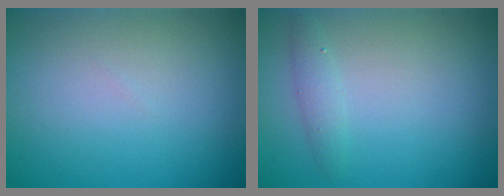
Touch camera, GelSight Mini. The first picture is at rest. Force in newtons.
{"total": 1.3, "press": 1.3, "slide": 0.1}